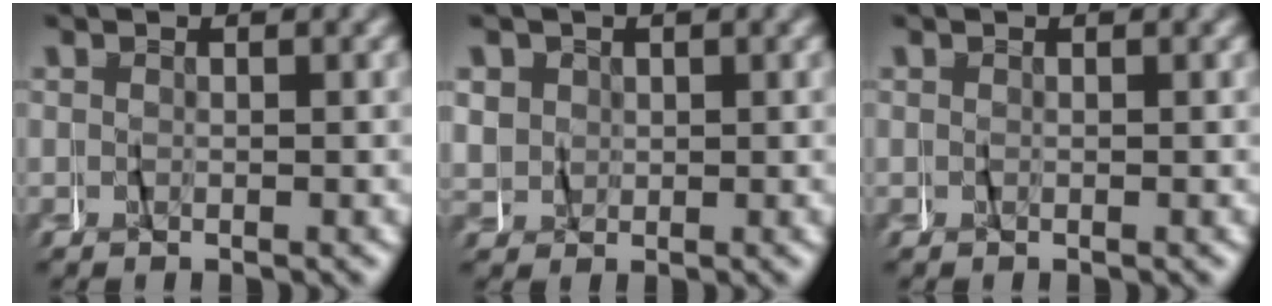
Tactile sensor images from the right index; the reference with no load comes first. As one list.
[{"total": 3.6, "force": [1.1, 3.2, 1.3], "torque": [-0.042, -0.005, 0.024]}, {"total": 0.0}]